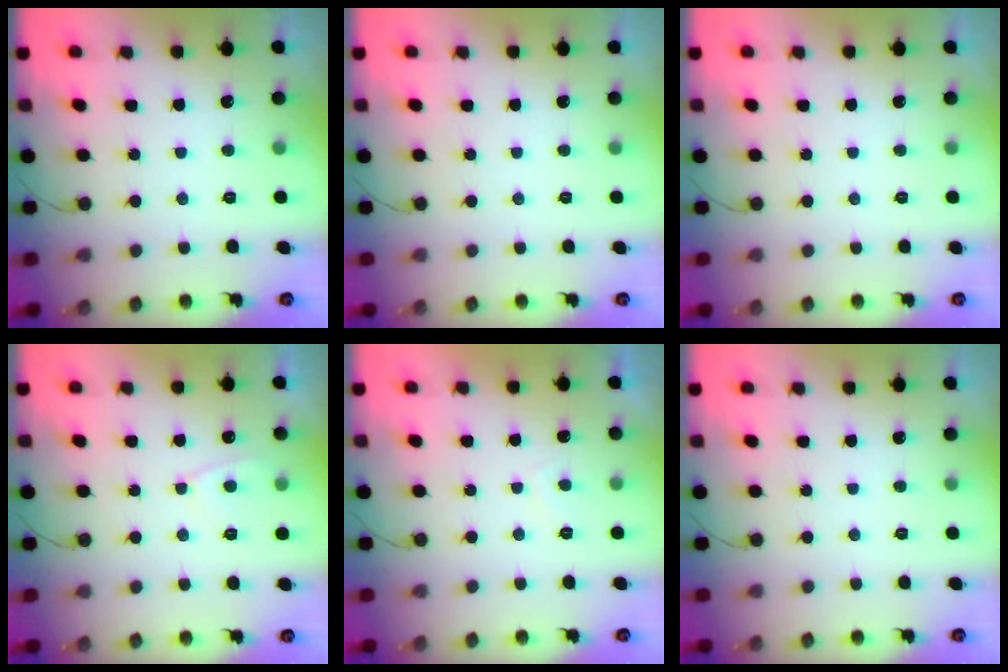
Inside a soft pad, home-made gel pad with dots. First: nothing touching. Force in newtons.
{"total": 0.0}
{"total": 0.0}
{"total": 4.0, "press": 4.0, "slide": 0.4}
{"total": 1.1, "press": 0.9, "slide": 0.6}
{"total": 0.0}